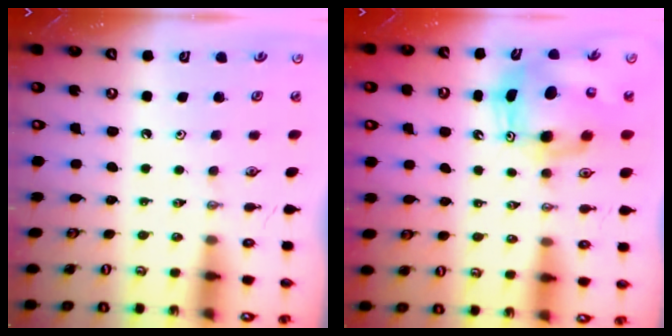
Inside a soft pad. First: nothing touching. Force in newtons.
{"total": 10.2, "press": 9.9, "slide": 2.3}